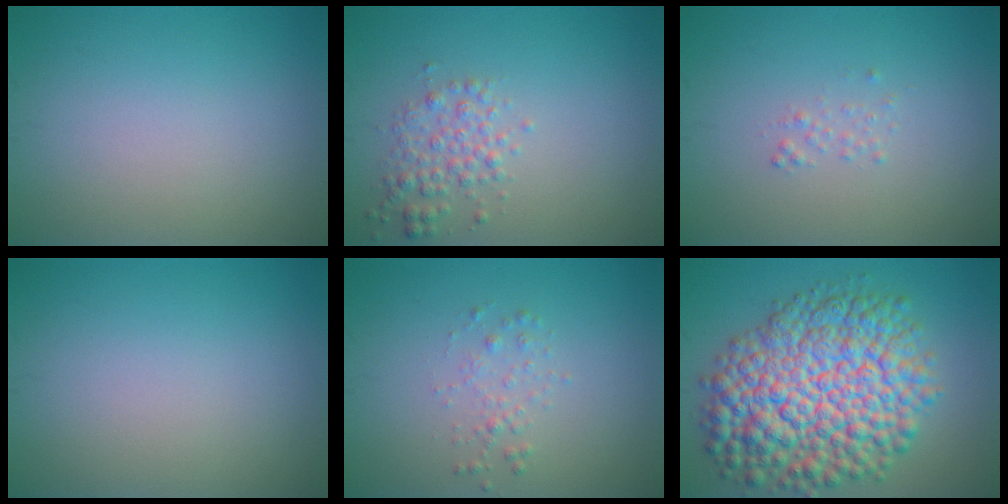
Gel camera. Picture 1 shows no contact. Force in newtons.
{"total": 2.4, "press": 2.4, "slide": 0.0}
{"total": 0.7, "press": 0.7, "slide": 0.1}
{"total": 0.0}
{"total": 1.2, "press": 1.2, "slide": 0.0}
{"total": 12.8, "press": 12.8, "slide": 0.4}